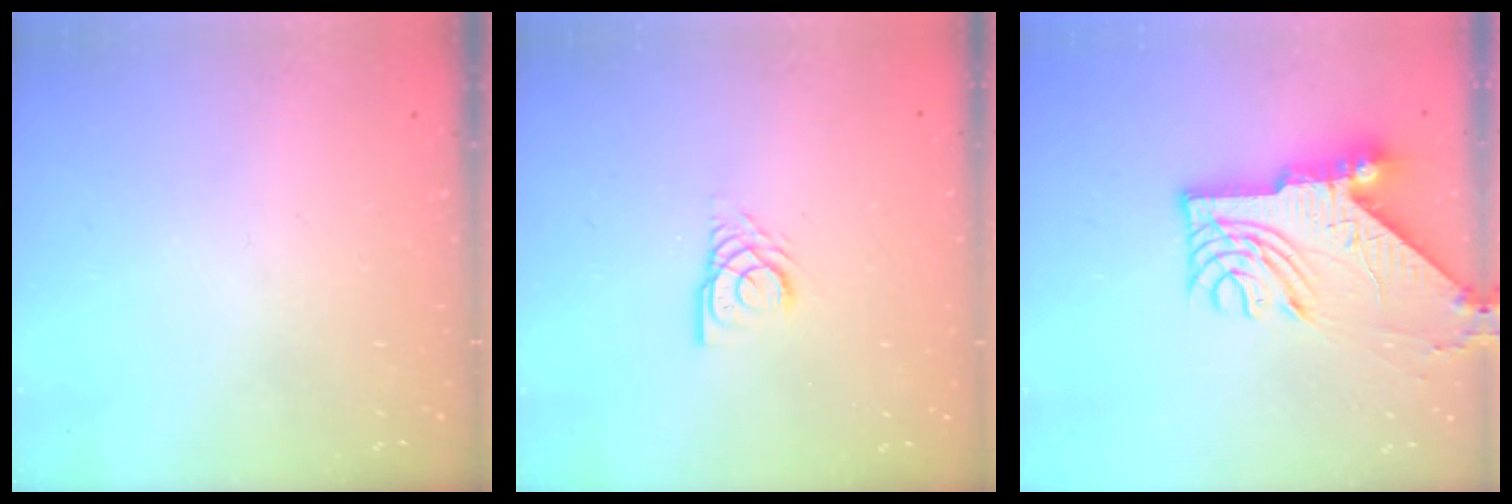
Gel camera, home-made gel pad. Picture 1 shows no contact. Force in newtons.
{"total": 3.6, "press": 3.6, "slide": 0.2}
{"total": 12.0, "press": 11.9, "slide": 1.4}